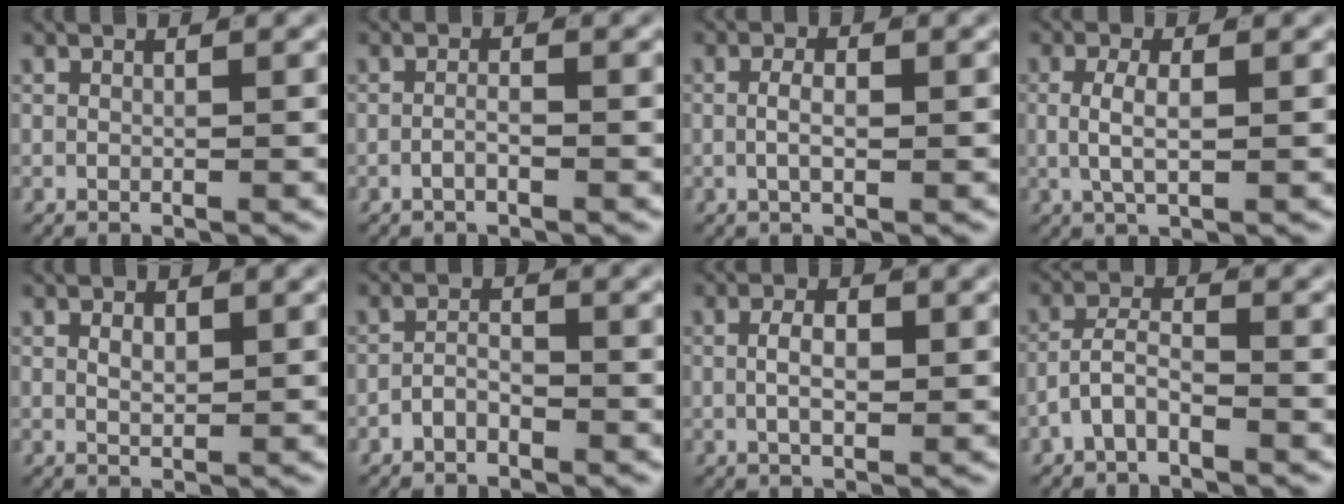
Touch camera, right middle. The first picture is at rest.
{"total": 1.3, "force": [-1.0, 0.1, 0.8], "torque": [-0.015, -0.003, -0.019]}
{"total": 1.9, "force": [-0.4, 0.6, 1.8], "torque": [-0.025, -0.003, -0.007]}
{"total": 2.7, "force": [0.3, 0.9, 2.6], "torque": [-0.053, -0.005, 0.009]}
{"total": 1.3, "force": [0.4, 0.5, 1.1], "torque": [-0.020, -0.012, 0.016]}
{"total": 1.8, "force": [-1.5, 0.8, 0.7], "torque": [-0.003, 0.001, -0.032]}
{"total": 2.8, "force": [-0.1, 1.1, 2.6], "torque": [-0.032, -0.002, -0.003]}
{"total": 2.8, "force": [-1.8, 1.3, 1.7], "torque": [-0.024, 0.001, -0.037]}